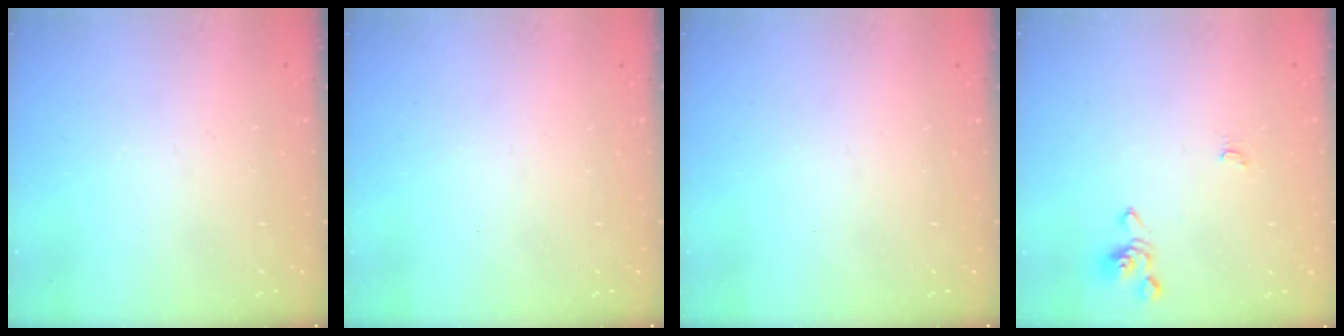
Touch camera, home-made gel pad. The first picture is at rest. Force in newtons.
{"total": 0.0}
{"total": 0.0}
{"total": 0.0}